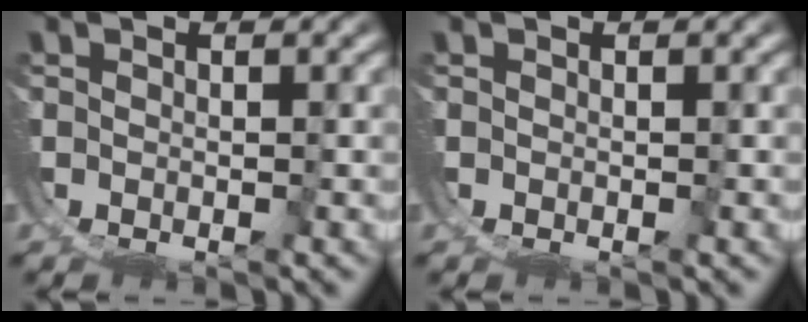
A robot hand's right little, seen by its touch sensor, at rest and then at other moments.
{"total": 0.0}